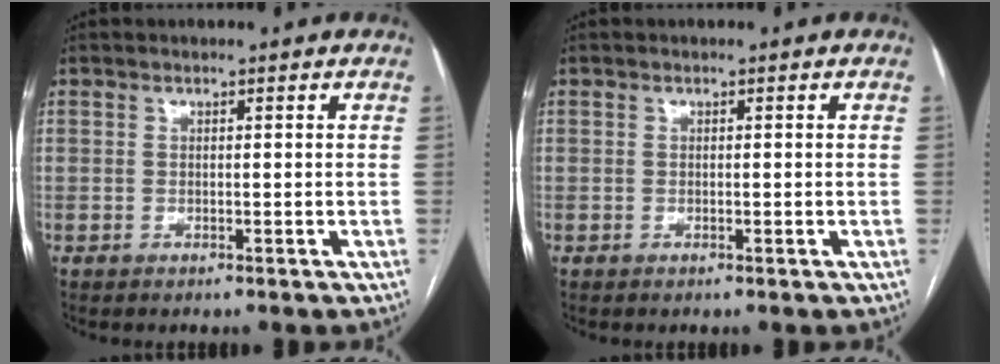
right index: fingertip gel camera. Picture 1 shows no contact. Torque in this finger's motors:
{"motor_torque": [-0.18, -0.11, 0.01, 0.00]}